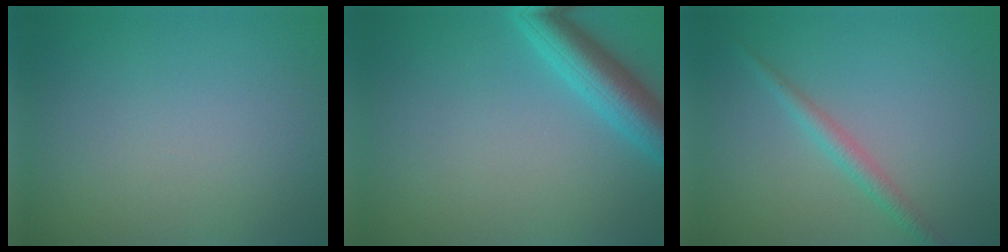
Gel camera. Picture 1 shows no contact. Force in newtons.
{"total": 4.8, "press": 4.8, "slide": 0.2}
{"total": 1.9, "press": 1.9, "slide": 0.1}